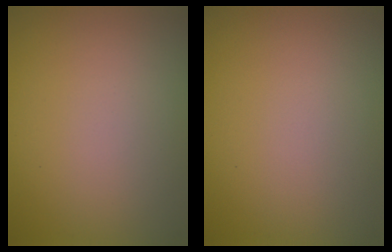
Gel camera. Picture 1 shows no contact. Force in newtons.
{"total": 0.0}